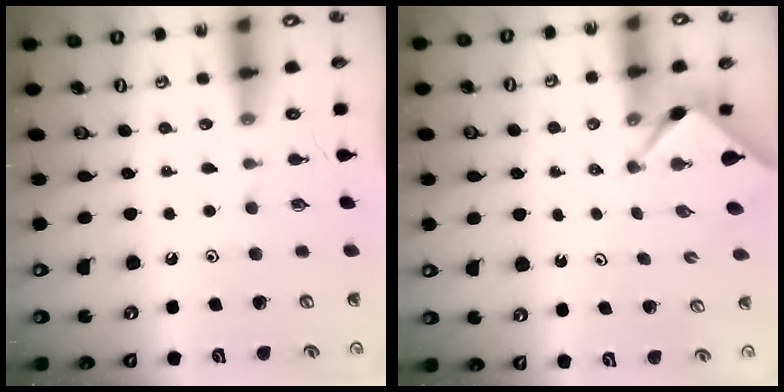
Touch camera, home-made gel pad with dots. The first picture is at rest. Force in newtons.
{"total": 2.4, "press": 2.4, "slide": 0.3}